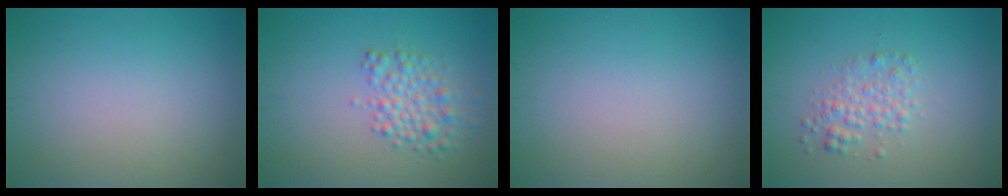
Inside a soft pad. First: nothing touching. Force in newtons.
{"total": 3.1, "press": 3.1, "slide": 0.0}
{"total": 0.0}
{"total": 2.2, "press": 2.2, "slide": 0.0}